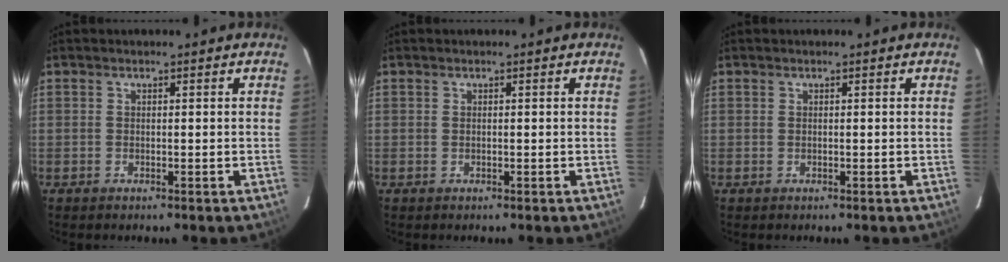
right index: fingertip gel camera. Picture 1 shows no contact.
{"total": 0.0}
{"total": 0.0}